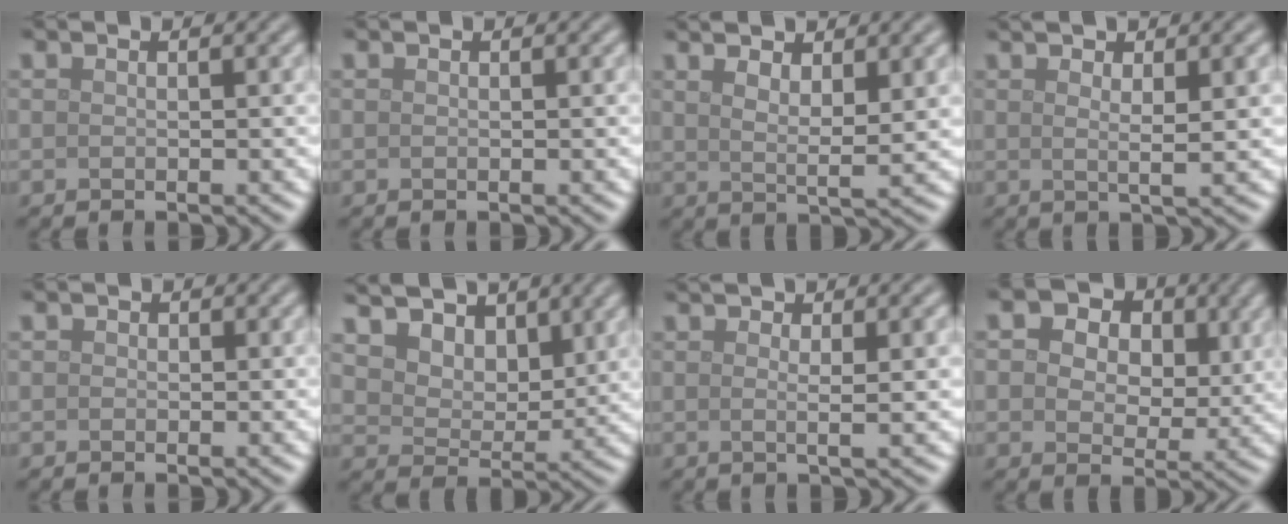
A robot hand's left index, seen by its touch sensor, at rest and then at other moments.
{"total": 0.0}
{"total": 3.8, "force": [2.0, 1.1, 3.0], "torque": [-0.050, -0.004, 0.036]}
{"total": 3.8, "force": [1.3, 0.9, 3.5], "torque": [-0.048, 0.000, 0.016]}
{"total": 0.7, "force": [0.2, 0.7, 0.2], "torque": [0.000, -0.004, -0.002]}
{"total": 10.3, "force": [6.2, 6.6, 5.0], "torque": [-0.109, 0.016, 0.094]}
{"total": 3.3, "force": [1.0, 1.0, 3.0], "torque": [-0.027, 0.002, -0.003]}
{"total": 10.2, "force": [4.4, 7.0, 6.1], "torque": [-0.091, 0.015, 0.055]}